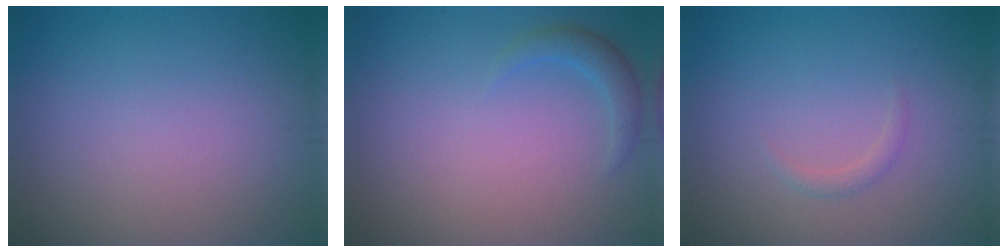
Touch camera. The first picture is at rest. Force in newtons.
{"total": 1.6, "press": 1.6, "slide": 0.1}
{"total": 0.8, "press": 0.8, "slide": 0.1}